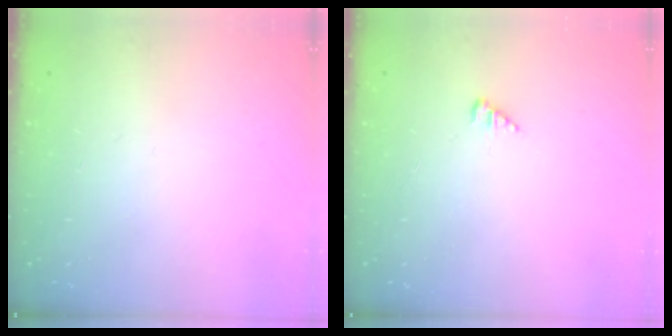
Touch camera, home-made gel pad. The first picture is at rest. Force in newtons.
{"total": 2.2, "press": 2.2, "slide": 0.2}